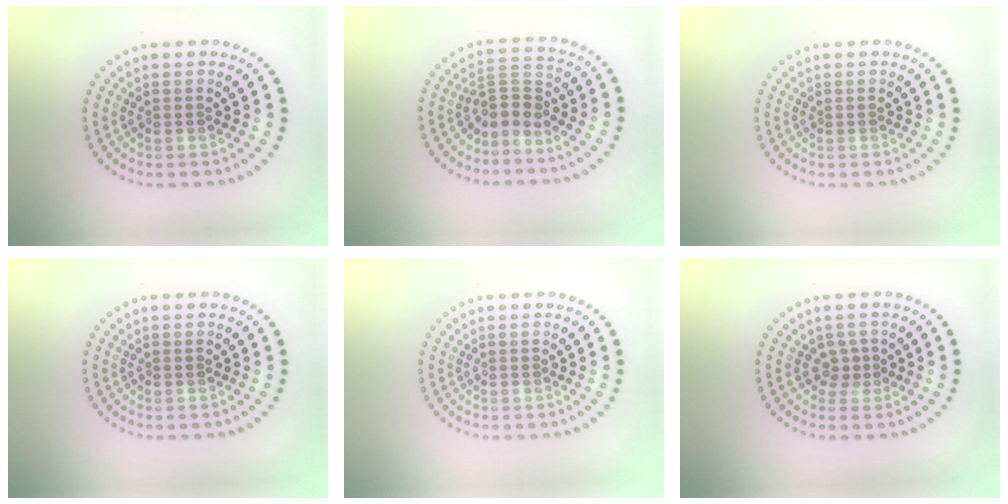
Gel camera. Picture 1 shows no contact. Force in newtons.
{"total": 2.8, "press": 2.0, "slide": 1.9}
{"total": 0.0}
{"total": 0.0}
{"total": 0.0}
{"total": 1.4, "press": 1.1, "slide": 0.9}